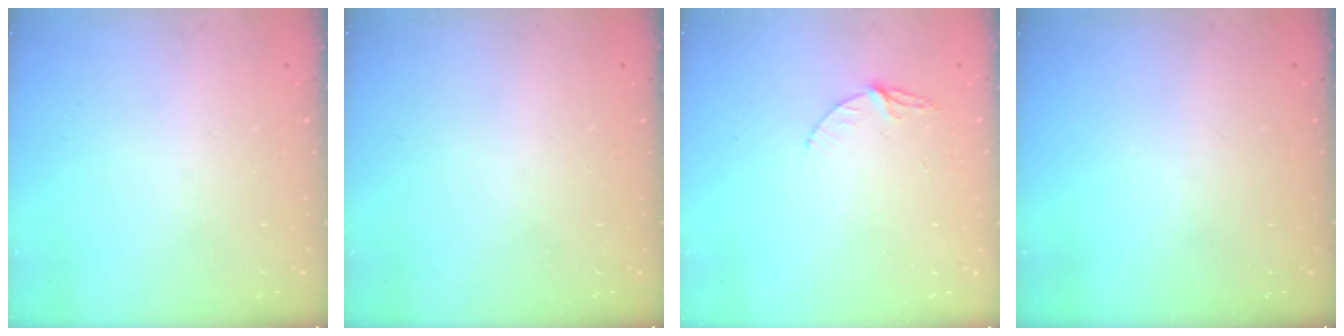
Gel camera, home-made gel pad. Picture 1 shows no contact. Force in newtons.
{"total": 0.0}
{"total": 5.3, "press": 5.3, "slide": 0.5}
{"total": 0.0}